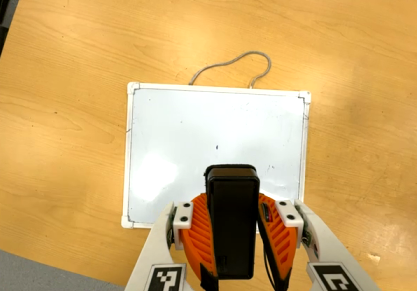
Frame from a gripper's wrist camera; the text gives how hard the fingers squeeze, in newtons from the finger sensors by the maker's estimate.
{"total": 6.2, "left": 5.5, "right": 6.9}